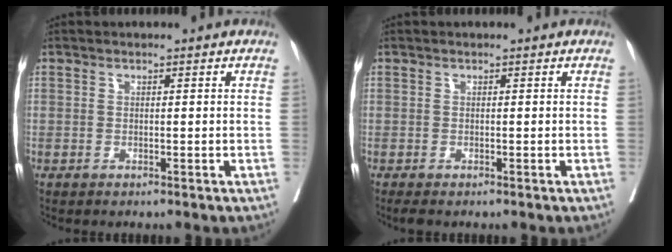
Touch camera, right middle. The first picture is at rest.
{"total": 0.9, "force": [-0.7, 0.4, 0.4], "torque": [-0.014, -0.005, -0.011]}